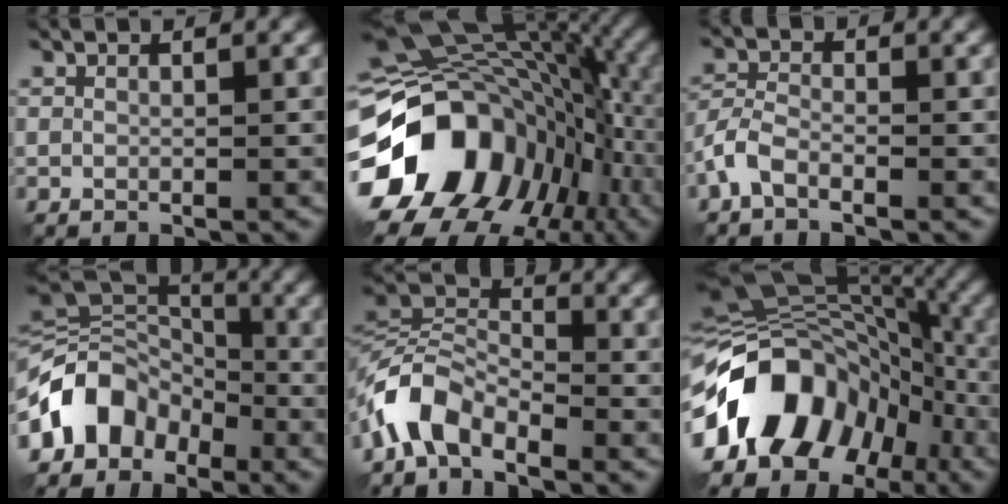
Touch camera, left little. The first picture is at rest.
{"total": 17.7, "force": [-4.4, 13.4, 10.7], "torque": [-0.219, -0.025, -0.068]}
{"total": 2.6, "force": [-1.8, 1.1, 1.6], "torque": [-0.037, 0.005, -0.047]}
{"total": 7.0, "force": [-4.0, 5.0, 2.8], "torque": [-0.038, 0.008, -0.091]}
{"total": 5.5, "force": [-3.7, 2.9, 3.0], "torque": [-0.056, 0.007, -0.086]}
{"total": 14.8, "force": [-5.9, 10.3, 8.8], "torque": [-0.153, 0.004, -0.114]}